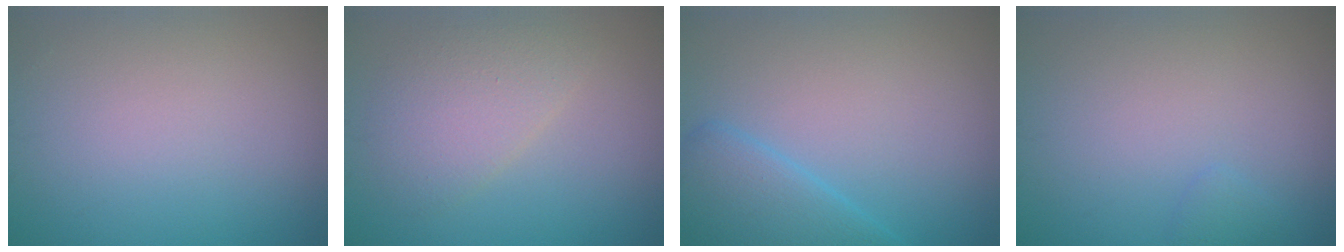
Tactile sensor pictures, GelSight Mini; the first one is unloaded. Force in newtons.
{"total": 3.2, "press": 3.2, "slide": 0.4}
{"total": 4.1, "press": 4.0, "slide": 0.2}
{"total": 0.7, "press": 0.7, "slide": 0.0}